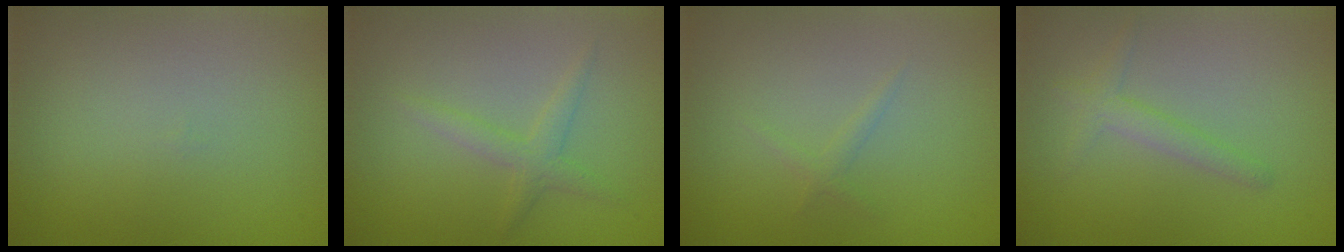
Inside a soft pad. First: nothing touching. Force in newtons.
{"total": 1.8, "press": 1.8, "slide": 0.0}
{"total": 0.7, "press": 0.7, "slide": 0.1}
{"total": 1.8, "press": 1.8, "slide": 0.1}